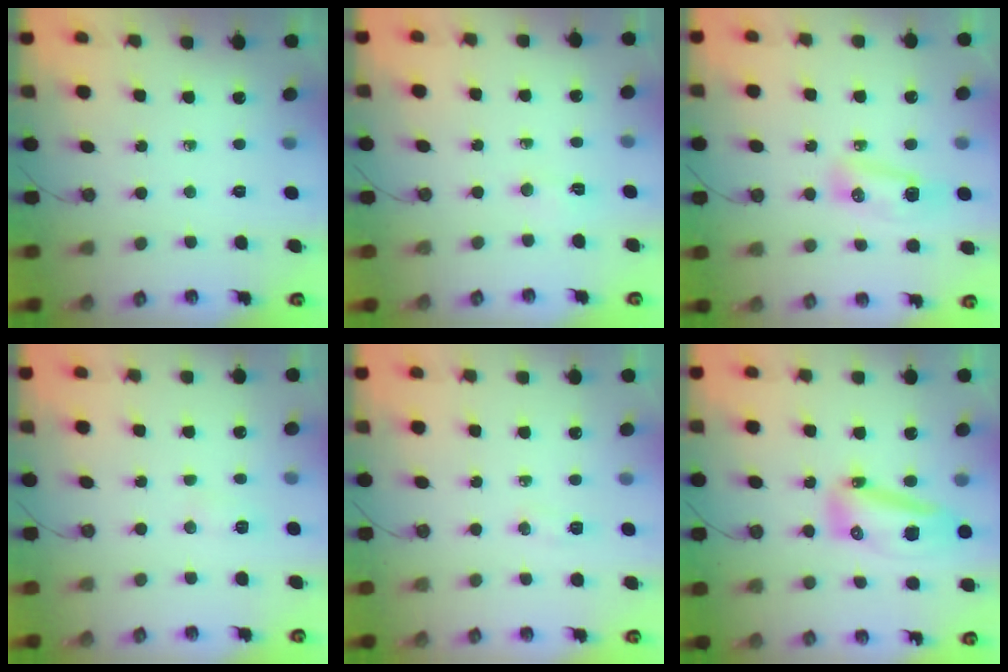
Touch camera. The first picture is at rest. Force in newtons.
{"total": 2.6, "press": 2.6, "slide": 0.6}
{"total": 8.0, "press": 7.8, "slide": 1.9}
{"total": 5.2, "press": 5.2, "slide": 0.5}
{"total": 4.1, "press": 4.0, "slide": 1.2}
{"total": 11.2, "press": 11.1, "slide": 1.2}